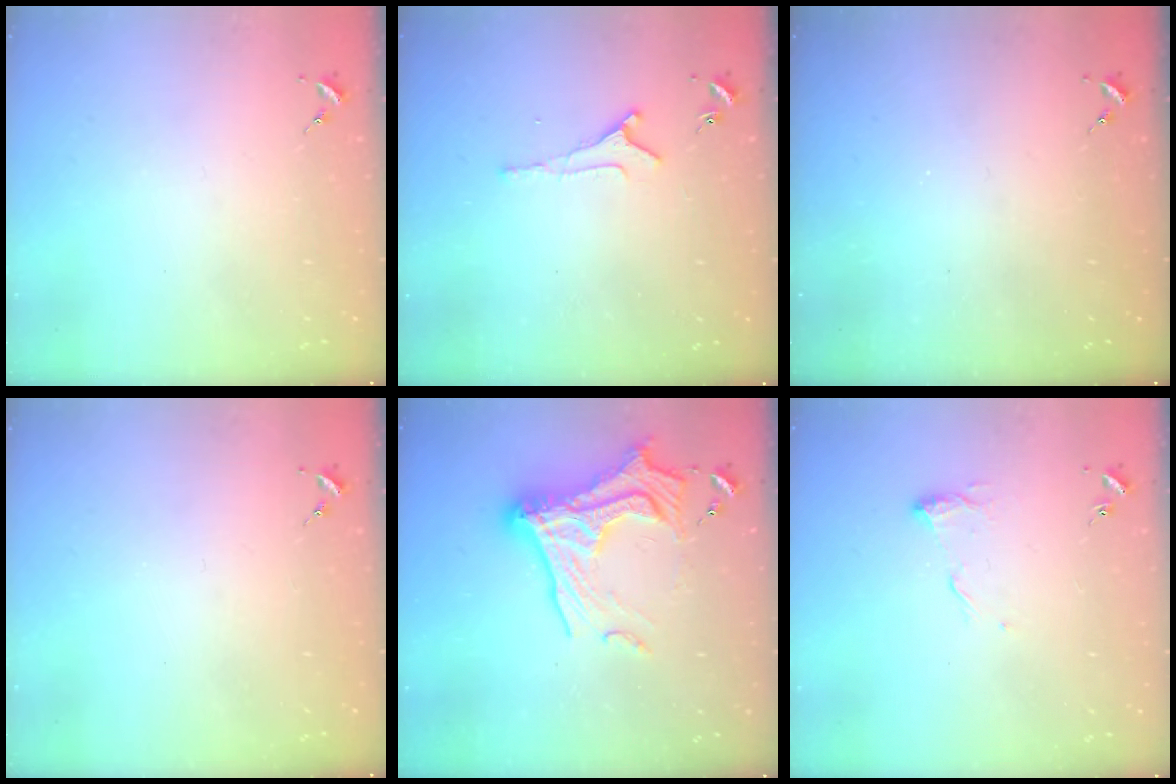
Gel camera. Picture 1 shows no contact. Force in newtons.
{"total": 3.8, "press": 3.7, "slide": 0.5}
{"total": 0.0}
{"total": 0.0}
{"total": 22.2, "press": 22.1, "slide": 2.7}
{"total": 7.1, "press": 7.1, "slide": 0.2}